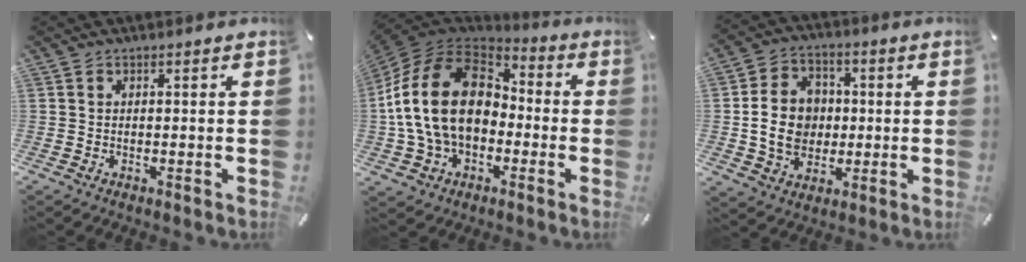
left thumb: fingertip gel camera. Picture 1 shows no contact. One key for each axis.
{"total": 20.4, "fx": -0.9, "fy": 15.4, "fz": 13.4, "tx": -0.284, "ty": 0.032, "tz": -0.017}
{"total": 11.7, "fx": -0.1, "fy": 10.0, "fz": 6.0, "tx": -0.126, "ty": 0.016, "tz": 0.004}